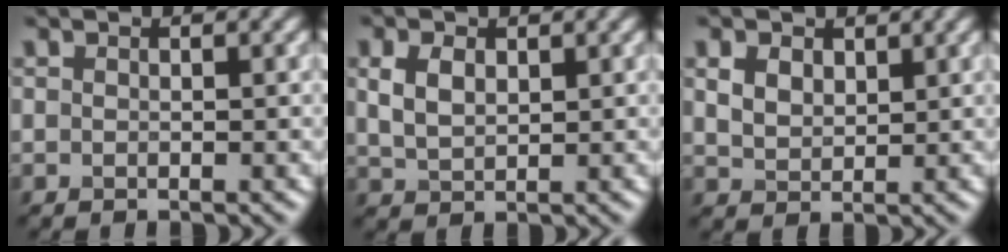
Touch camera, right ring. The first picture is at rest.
{"total": 2.8, "force": [1.1, 1.7, 1.9], "torque": [-0.045, 0.001, 0.025]}
{"total": 2.7, "force": [1.4, 1.8, 1.5], "torque": [-0.037, -0.001, 0.026]}